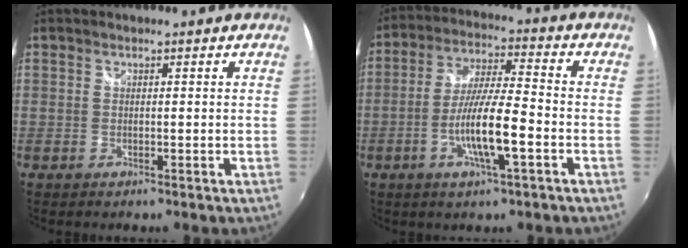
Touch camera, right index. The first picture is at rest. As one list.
[{"total": 10.9, "force": [-3.9, 1.2, 10.2], "torque": [-0.197, -0.006, -0.071]}]